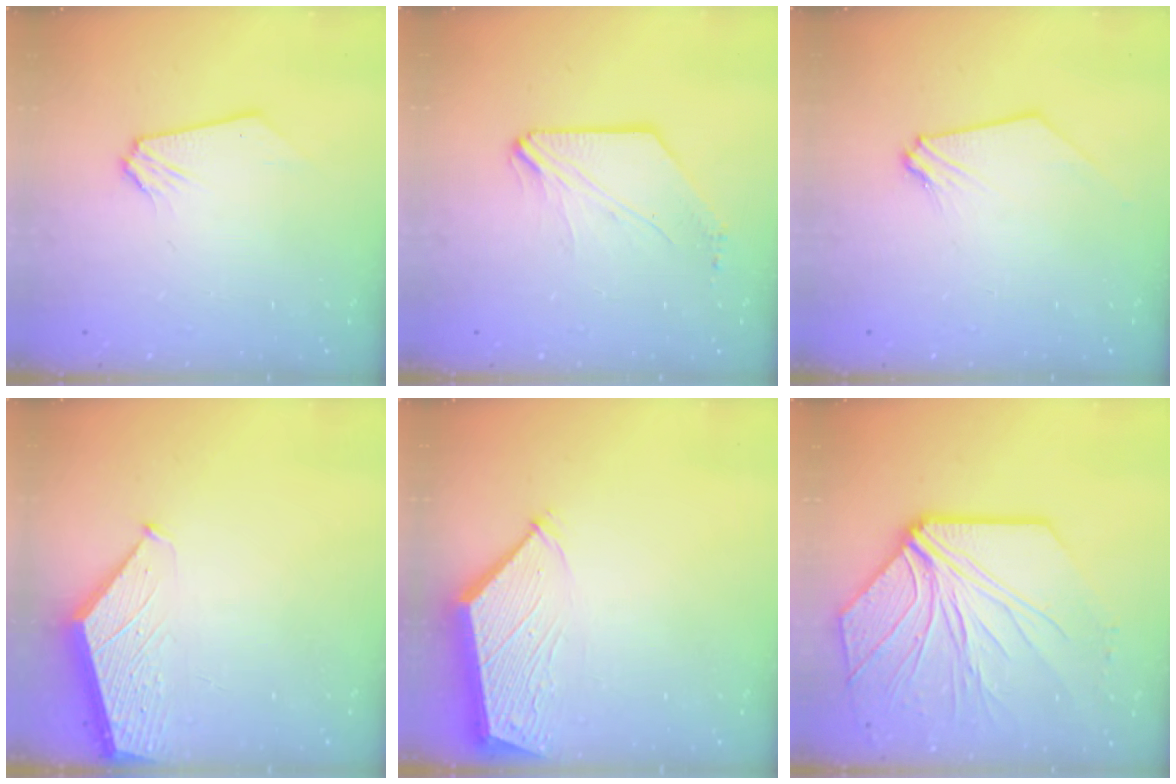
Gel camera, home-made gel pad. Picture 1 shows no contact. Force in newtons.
{"total": 1.7, "press": 1.7, "slide": 0.3}
{"total": 0.0}
{"total": 1.8, "press": 1.8, "slide": 0.2}
{"total": 3.7, "press": 3.6, "slide": 0.6}
{"total": 15.1, "press": 14.9, "slide": 2.5}